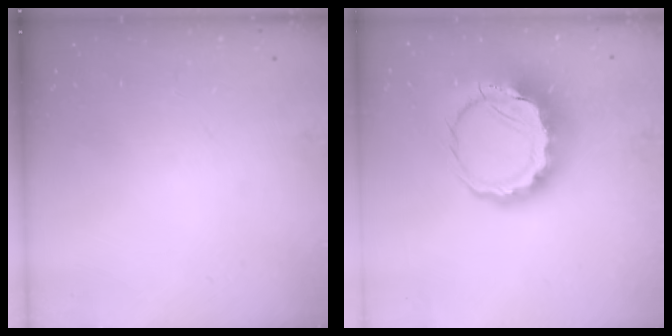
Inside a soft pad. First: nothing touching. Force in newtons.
{"total": 13.8, "press": 13.5, "slide": 2.8}